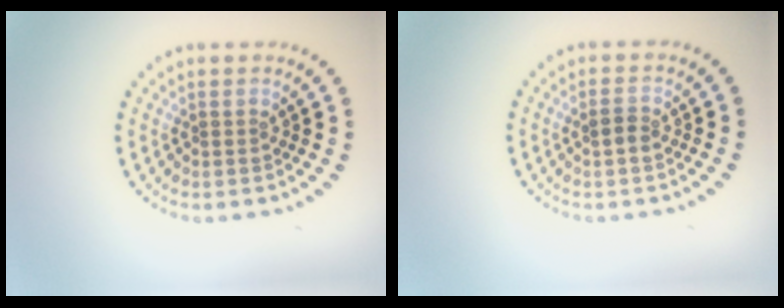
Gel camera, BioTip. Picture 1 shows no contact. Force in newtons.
{"total": 1.1, "press": 1.1, "slide": 0.3}